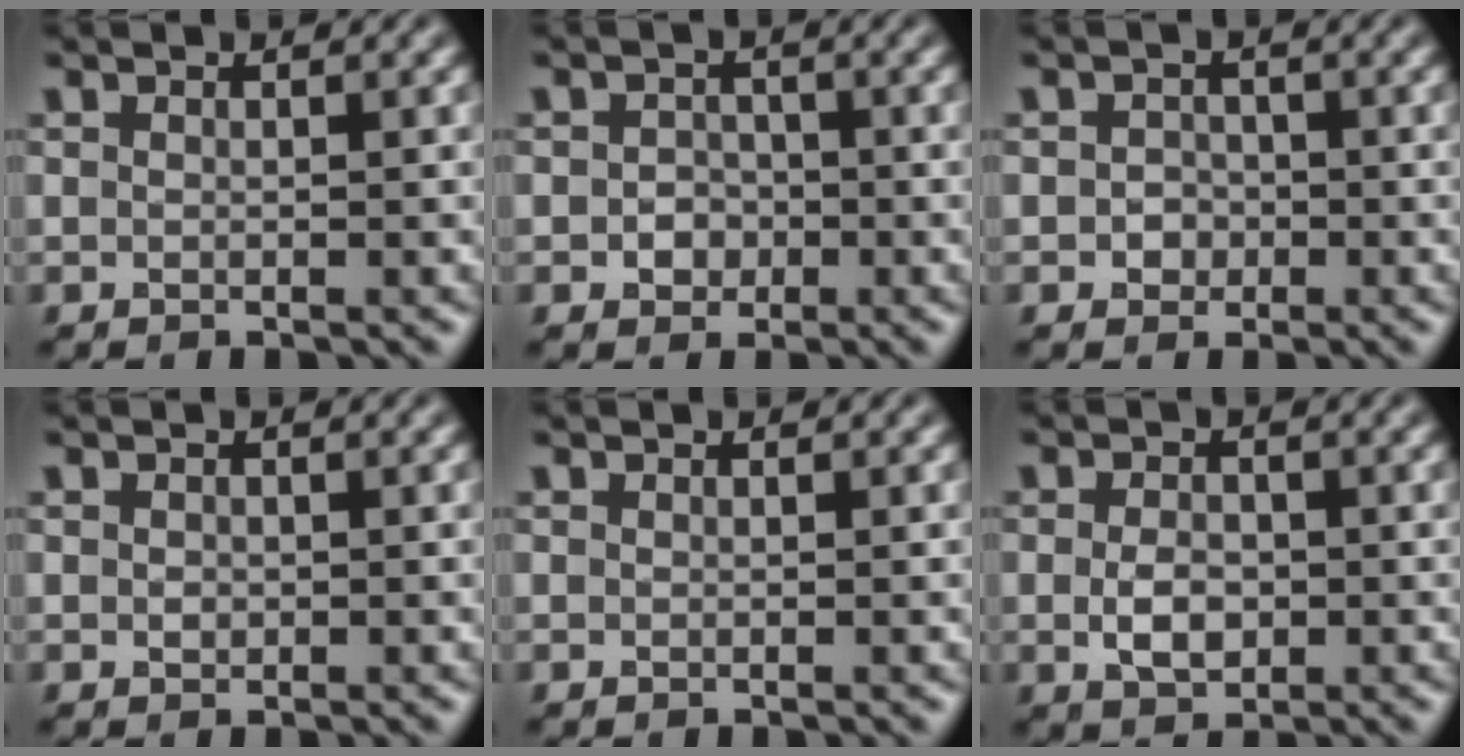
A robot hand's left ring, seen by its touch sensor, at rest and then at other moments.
{"total": 1.8, "force": [-0.5, 1.6, 0.7], "torque": [-0.007, -0.001, -0.011]}
{"total": 1.5, "force": [-0.3, 1.3, 0.5], "torque": [-0.003, -0.001, -0.008]}
{"total": 0.6, "force": [0.0, 0.5, 0.3], "torque": [-0.004, -0.003, 0.000]}
{"total": 0.0}
{"total": 2.8, "force": [-0.4, 1.9, 2.0], "torque": [-0.040, -0.003, -0.008]}